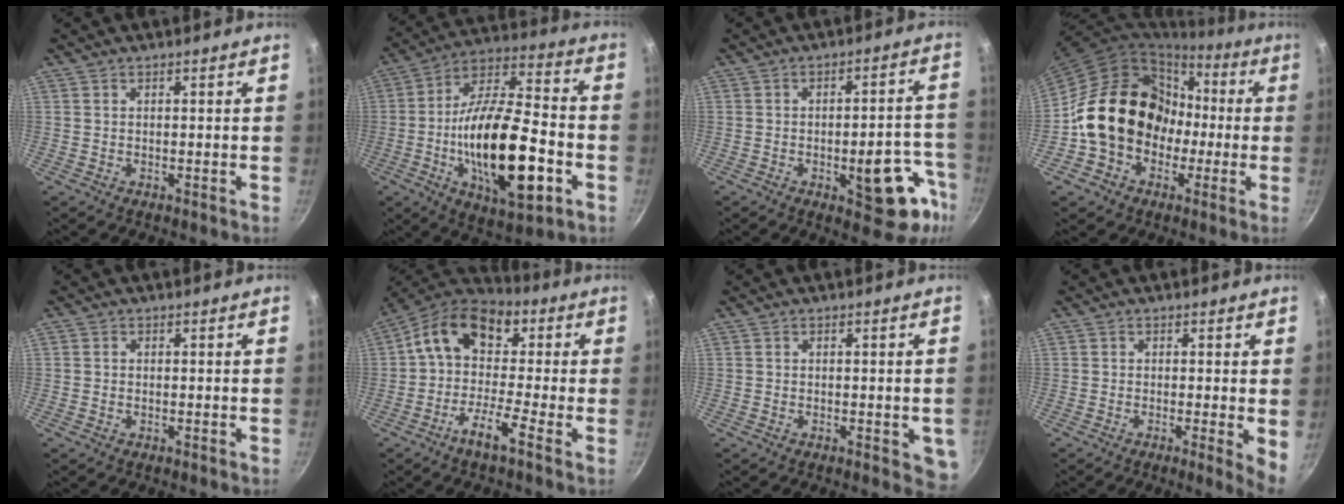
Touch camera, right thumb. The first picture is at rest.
{"total": 25.4, "force": [-6.4, 10.5, 22.2], "torque": [-0.369, 0.033, -0.104]}
{"total": 14.7, "force": [-5.8, 6.6, 11.8], "torque": [-0.081, 0.039, -0.070]}
{"total": 18.8, "force": [-1.4, 15.6, 10.5], "torque": [-0.142, 0.059, -0.017]}
{"total": 0.6, "force": [-0.1, 0.5, 0.3], "torque": [-0.005, 0.002, -0.004]}
{"total": 12.8, "force": [-0.9, 7.4, 10.4], "torque": [-0.166, 0.044, -0.041]}
{"total": 4.6, "force": [-1.2, 2.2, 3.8], "torque": [-0.023, 0.002, -0.013]}
{"total": 4.2, "force": [-0.3, 0.8, 4.2], "torque": [-0.051, -0.009, -0.007]}